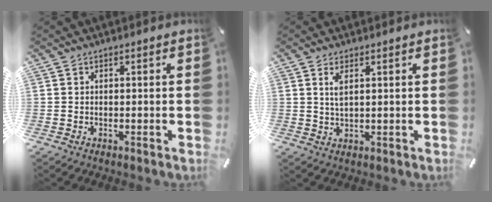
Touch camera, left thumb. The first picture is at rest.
{"total": 3.0, "force": [1.2, 1.0, 2.5], "torque": [-0.062, 0.001, 0.019]}